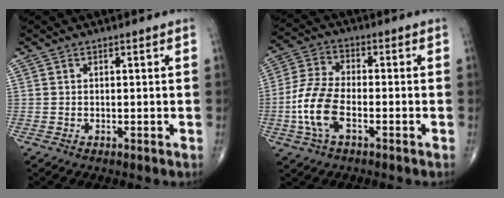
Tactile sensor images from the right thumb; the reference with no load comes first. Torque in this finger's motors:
{"motor_torque": [0.31, 0.38, 1.07, -0.01, 0.34]}